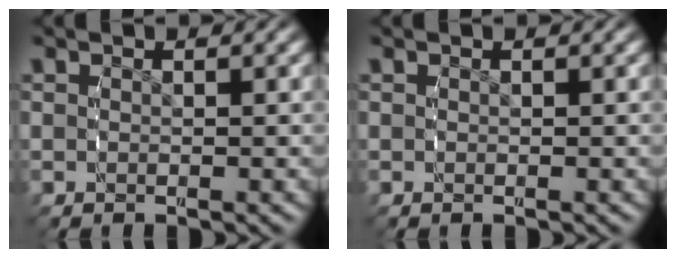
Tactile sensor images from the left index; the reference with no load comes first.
{"total": 0.0}